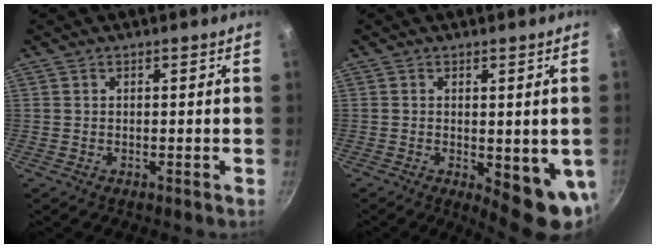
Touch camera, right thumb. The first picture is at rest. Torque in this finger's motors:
{"motor_torque": [-0.01, 0.66, 0.11, -0.08, 0.22]}